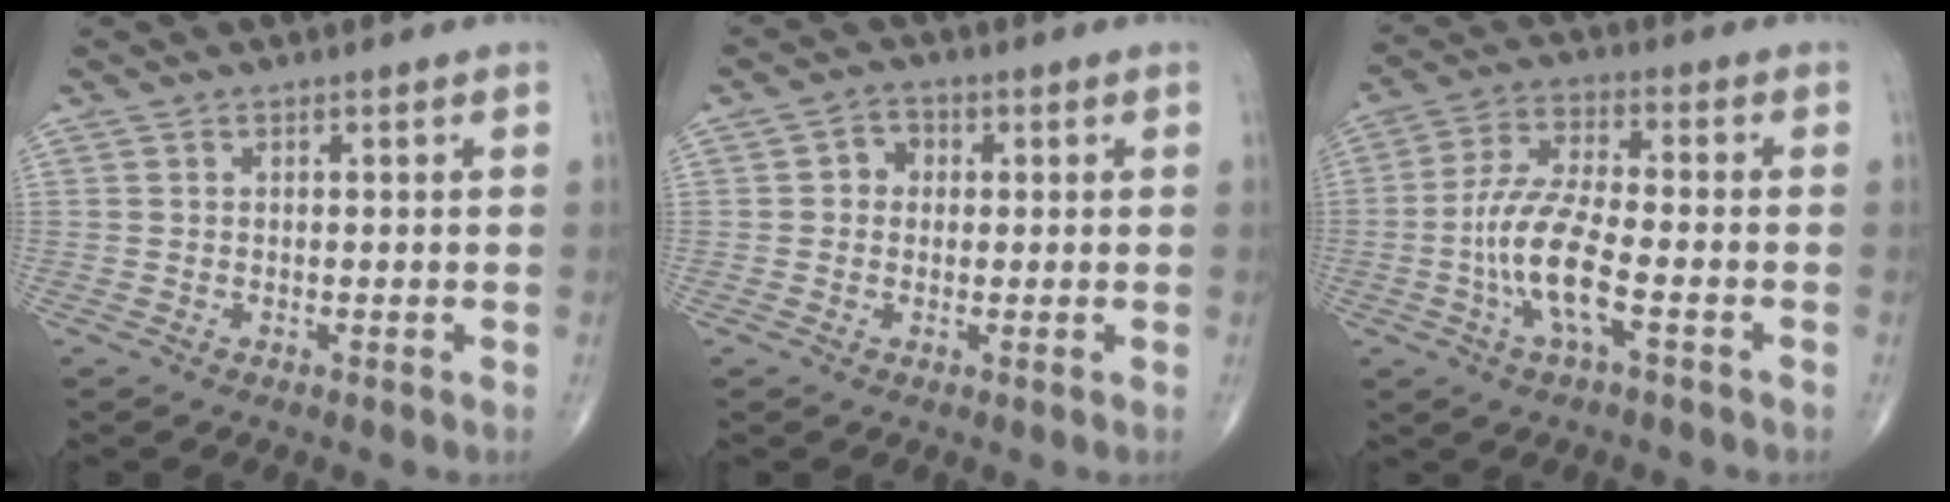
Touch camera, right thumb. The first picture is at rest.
{"total": 3.4, "force": [0.4, 3.0, 1.6], "torque": [-0.004, 0.009, -0.002]}
{"total": 11.1, "force": [-3.2, 3.2, 10.1], "torque": [-0.220, 0.023, -0.064]}